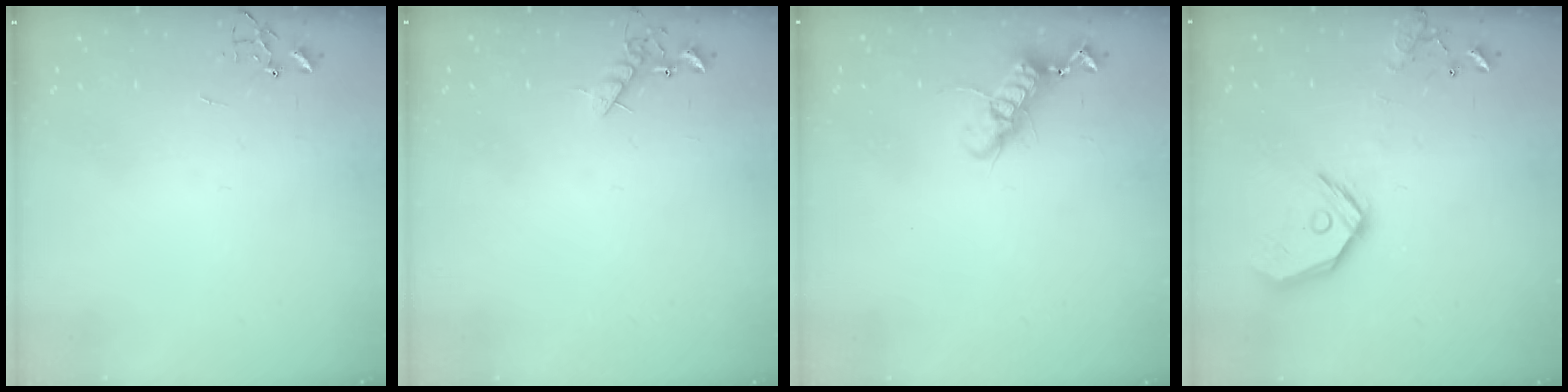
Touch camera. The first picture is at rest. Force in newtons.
{"total": 6.3, "press": 6.2, "slide": 0.9}
{"total": 11.8, "press": 11.8, "slide": 1.2}
{"total": 15.9, "press": 15.7, "slide": 2.6}